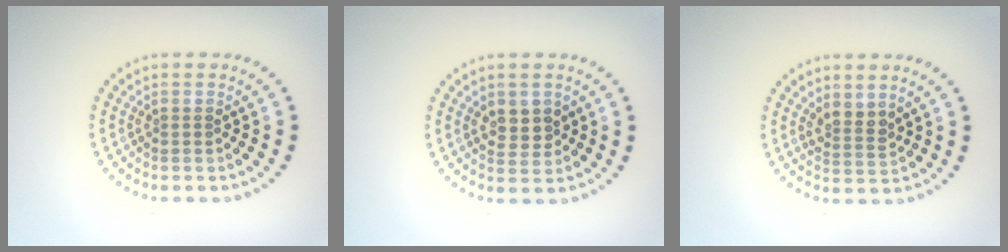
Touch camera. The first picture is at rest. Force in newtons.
{"total": 2.3, "press": 2.2, "slide": 0.6}
{"total": 2.1, "press": 1.7, "slide": 1.2}